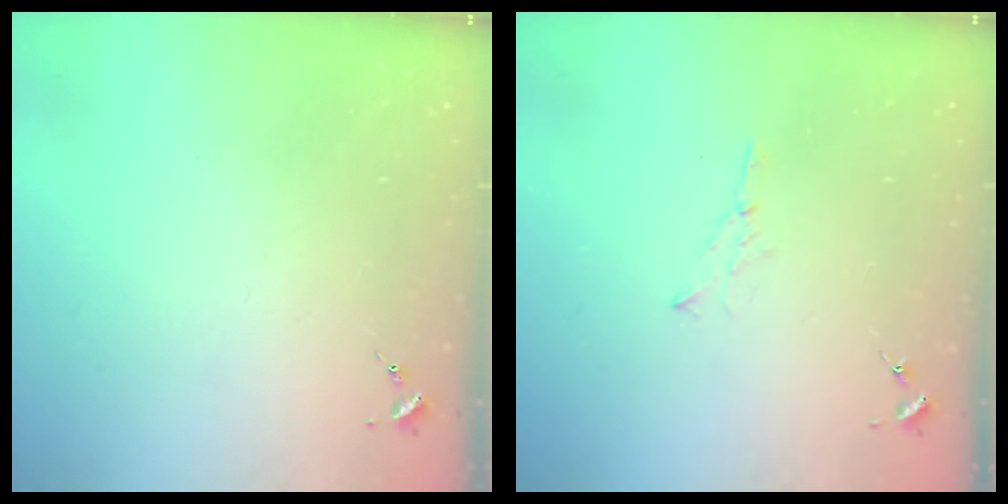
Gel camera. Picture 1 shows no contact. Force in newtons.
{"total": 2.8, "press": 2.8, "slide": 0.3}